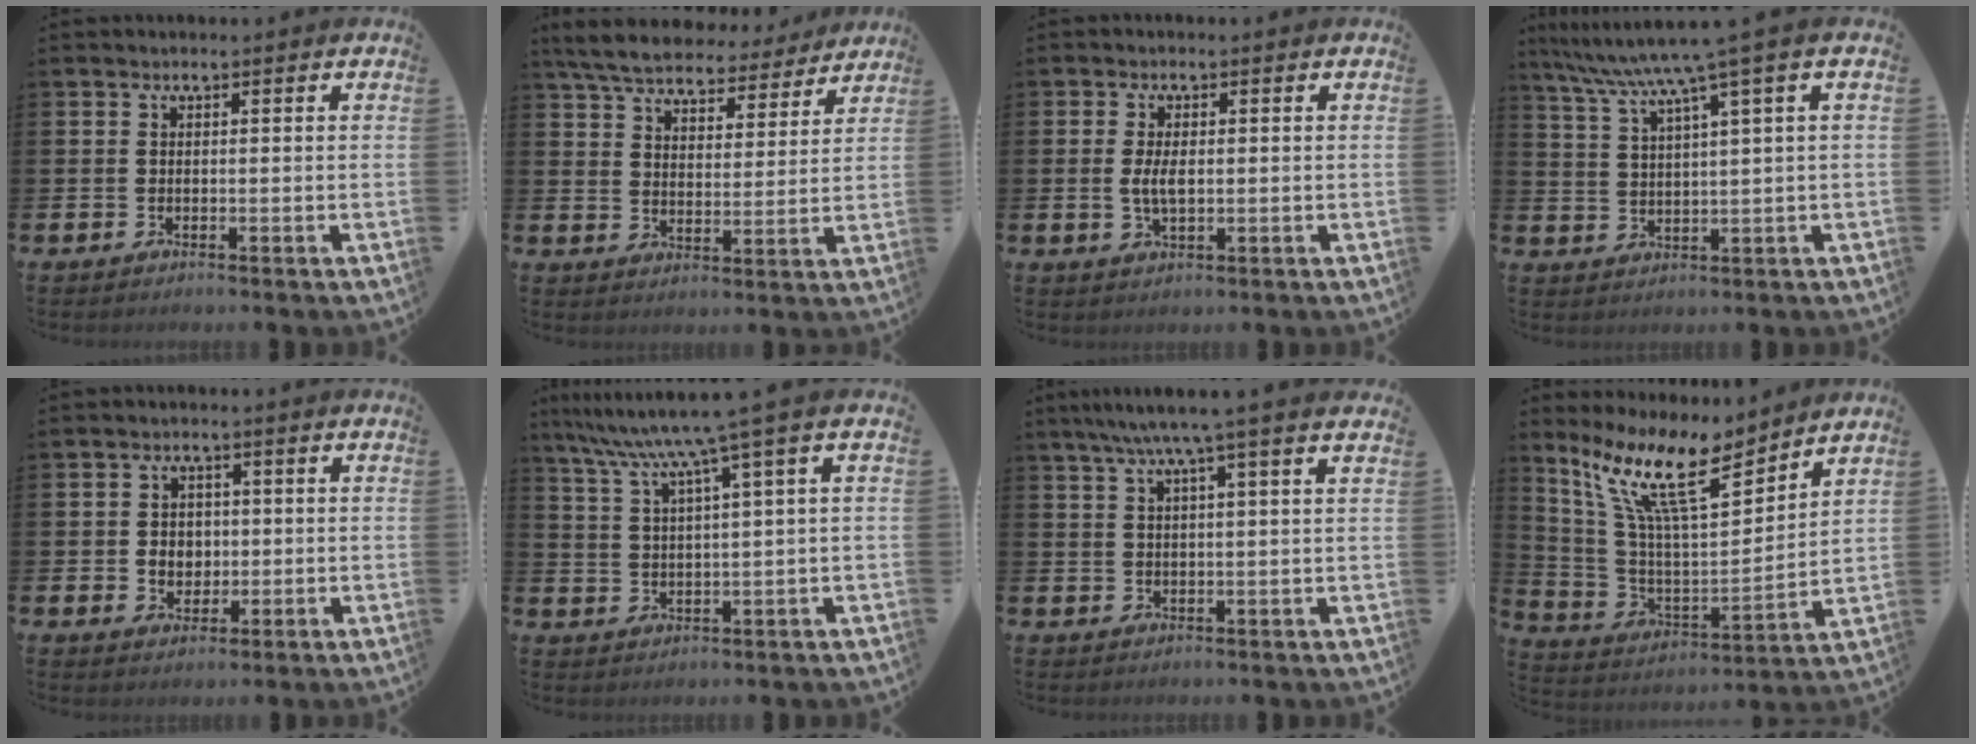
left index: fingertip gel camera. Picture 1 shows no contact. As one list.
[{"total": 7.1, "force": [6.6, 1.8, 1.8], "torque": [-0.066, -0.036, 0.117]}, {"total": 3.1, "force": [0.2, 1.4, 2.8], "torque": [-0.049, 0.003, -0.001]}, {"total": 6.8, "force": [4.5, 0.0, 5.1], "torque": [-0.119, -0.018, 0.075]}, {"total": 3.1, "force": [0.2, 2.9, 1.2], "torque": [-0.012, 0.004, -0.007]}, {"total": 7.5, "force": [4.8, -0.2, 5.7], "torque": [-0.132, -0.021, 0.080]}, {"total": 5.2, "force": [4.2, -0.5, 3.0], "torque": [-0.077, -0.005, 0.073]}, {"total": 13.2, "force": [9.8, 3.3, 8.2], "torque": [-0.192, -0.054, 0.171]}]